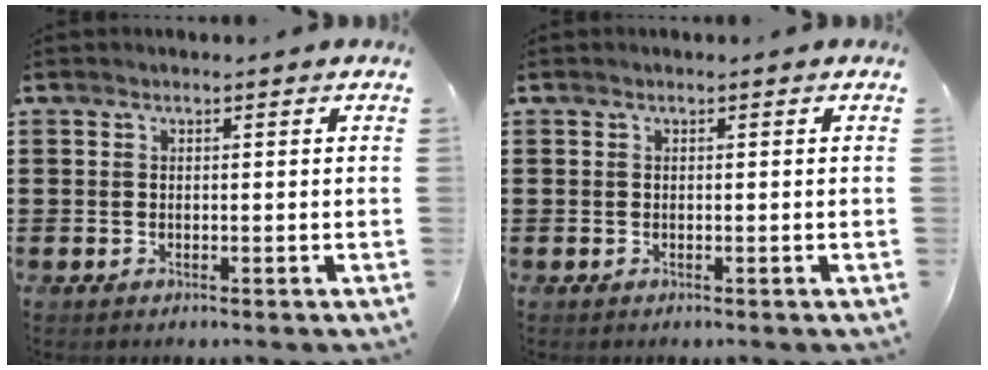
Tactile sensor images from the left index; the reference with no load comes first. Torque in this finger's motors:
{"motor_torque": [0.03, -0.02, 0.00, 0.00]}